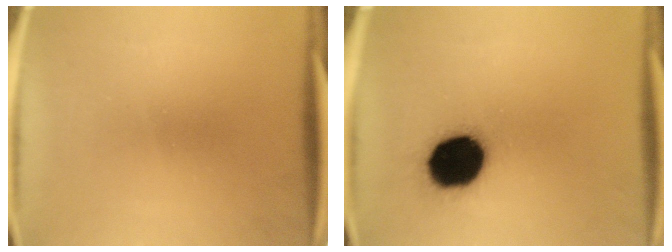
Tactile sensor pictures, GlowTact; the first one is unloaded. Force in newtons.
{"total": 16.9}